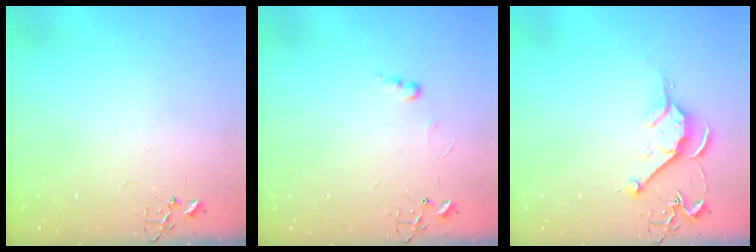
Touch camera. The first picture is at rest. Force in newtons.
{"total": 5.5, "press": 5.5, "slide": 0.7}
{"total": 9.9, "press": 9.9, "slide": 0.4}